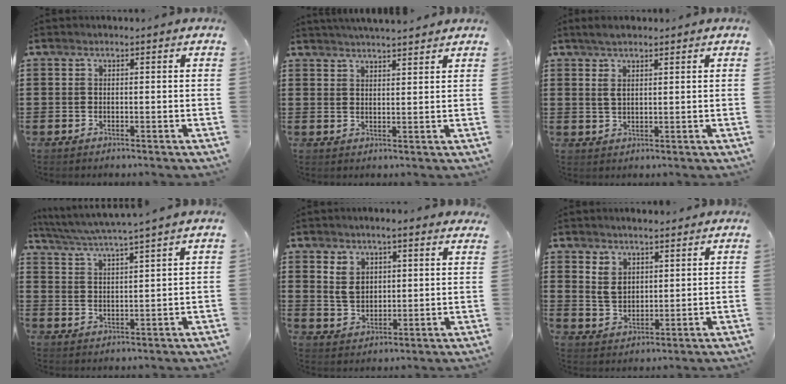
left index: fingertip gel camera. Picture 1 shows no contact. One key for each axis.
{"total": 2.8, "fx": 2.8, "fy": -0.2, "fz": 0.3, "tx": -0.014, "ty": -0.008, "tz": 0.051}
{"total": 3.0, "fx": 1.8, "fy": 1.1, "fz": 2.2, "tx": -0.046, "ty": 0.006, "tz": 0.031}
{"total": 3.9, "fx": 3.5, "fy": -0.8, "fz": 1.5, "tx": -0.044, "ty": -0.026, "tz": 0.057}
{"total": 5.1, "fx": 3.4, "fy": 2.8, "fz": 2.6, "tx": -0.063, "ty": 0.002, "tz": 0.063}
{"total": 4.5, "fx": 3.3, "fy": 2.6, "fz": 1.6, "tx": -0.044, "ty": 0.000, "tz": 0.062}